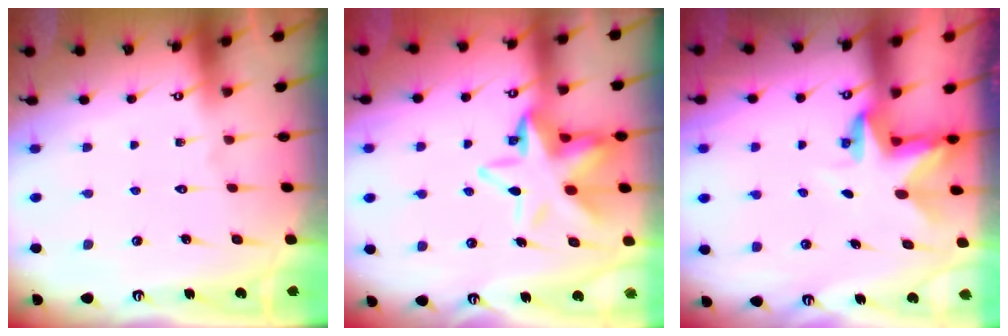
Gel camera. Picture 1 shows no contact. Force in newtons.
{"total": 13.1, "press": 12.7, "slide": 3.2}
{"total": 2.9, "press": 2.9, "slide": 0.2}